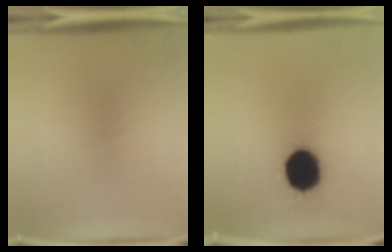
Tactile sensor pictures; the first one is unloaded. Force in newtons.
{"total": 19.4}